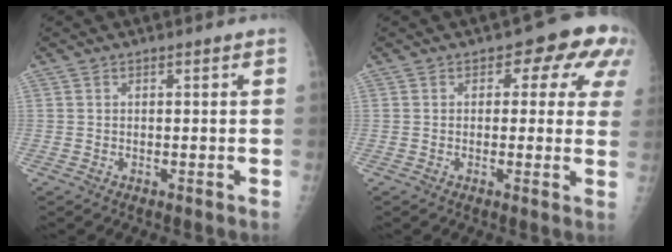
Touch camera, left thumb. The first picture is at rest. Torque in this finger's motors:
{"motor_torque": [0.11, 0.28, 0.09, 0.05, 0.07]}